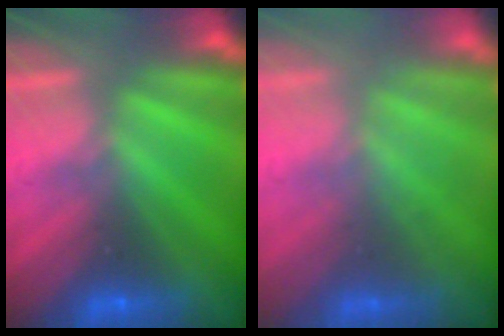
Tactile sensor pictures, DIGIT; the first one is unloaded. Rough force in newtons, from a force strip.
{"total": 2.2}